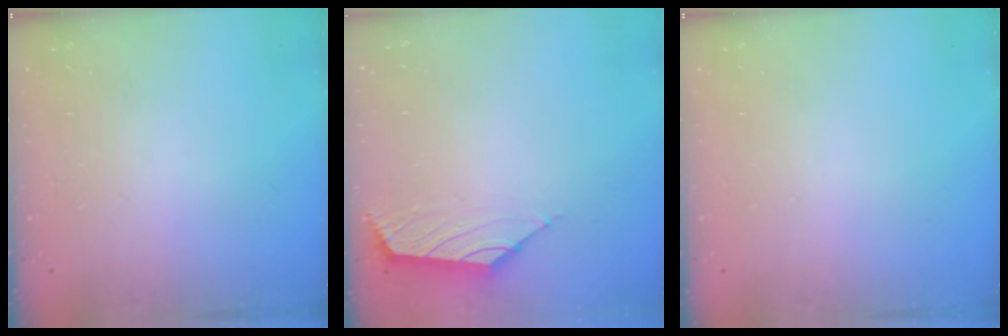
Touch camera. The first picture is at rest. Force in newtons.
{"total": 1.6, "press": 1.4, "slide": 0.7}
{"total": 0.0}